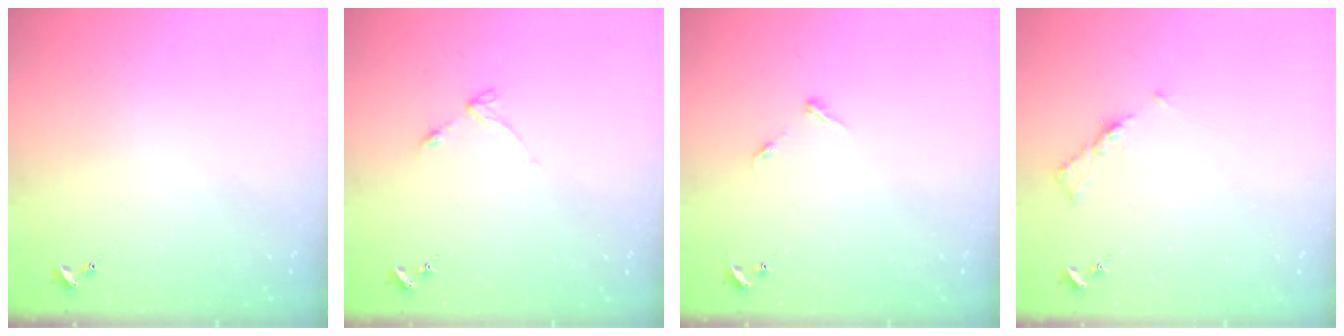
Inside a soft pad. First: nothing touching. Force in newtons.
{"total": 3.4, "press": 3.4, "slide": 0.4}
{"total": 5.2, "press": 5.2, "slide": 0.6}
{"total": 5.3, "press": 5.2, "slide": 0.7}